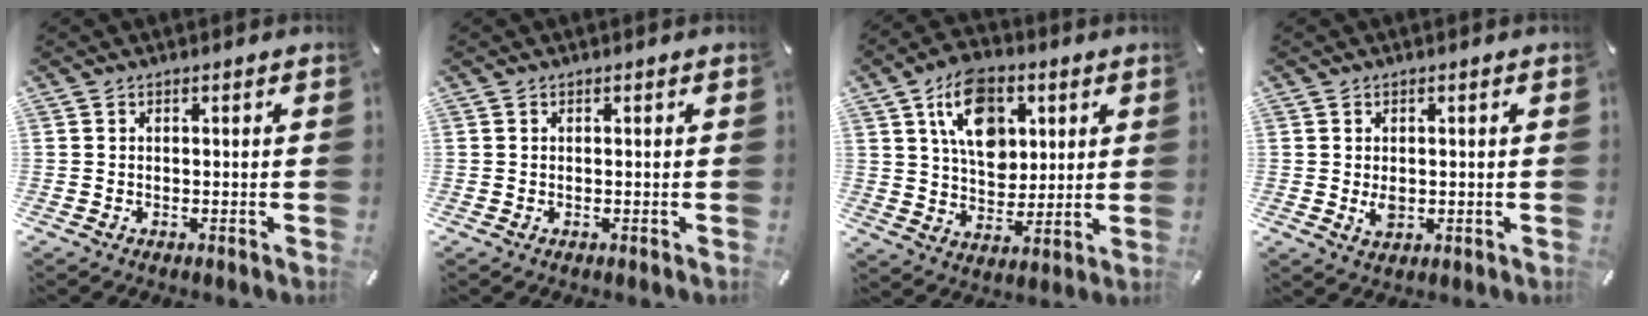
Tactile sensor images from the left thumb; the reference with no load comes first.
{"total": 0.0}
{"total": 14.0, "force": [5.8, 9.7, 8.3], "torque": [-0.133, -0.006, 0.106]}
{"total": 2.7, "force": [-0.1, 2.0, 1.9], "torque": [-0.042, 0.001, -0.003]}